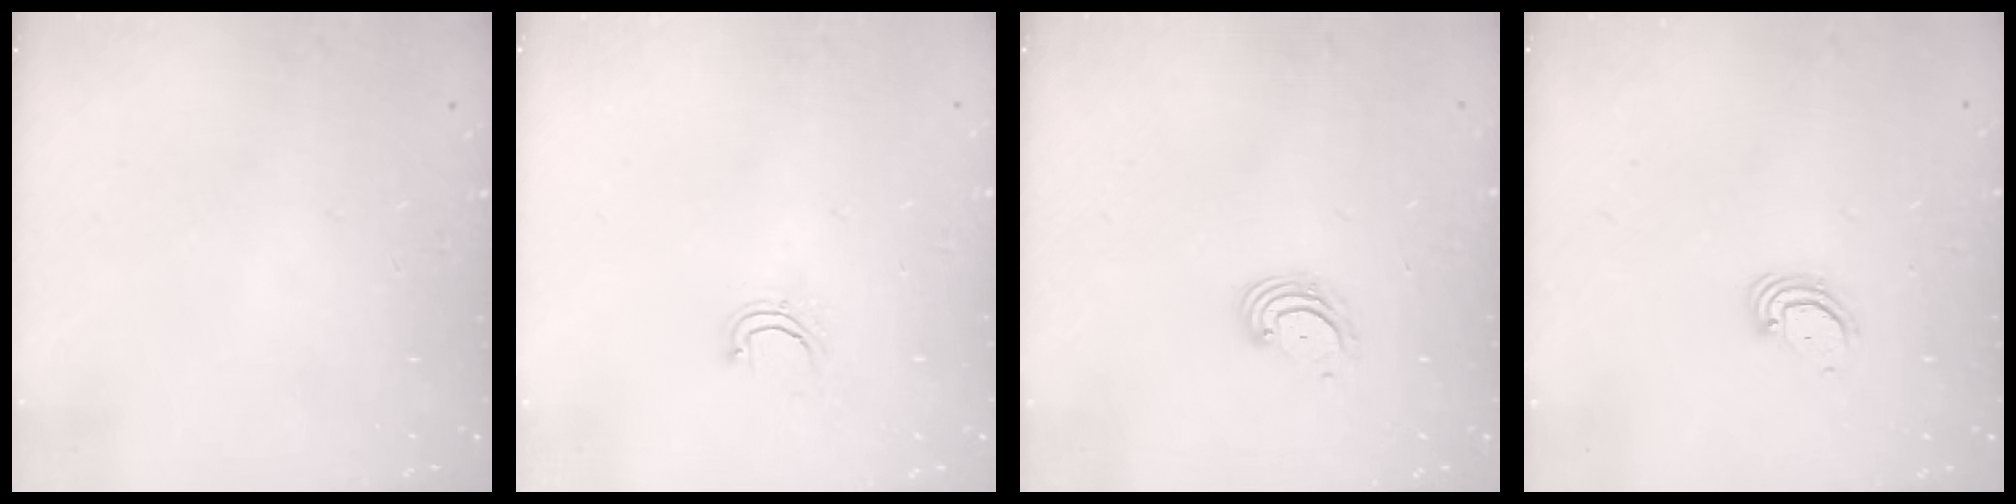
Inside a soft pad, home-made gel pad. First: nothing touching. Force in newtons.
{"total": 4.2, "press": 4.1, "slide": 0.8}
{"total": 3.7, "press": 3.7, "slide": 0.4}
{"total": 2.9, "press": 2.9, "slide": 0.2}